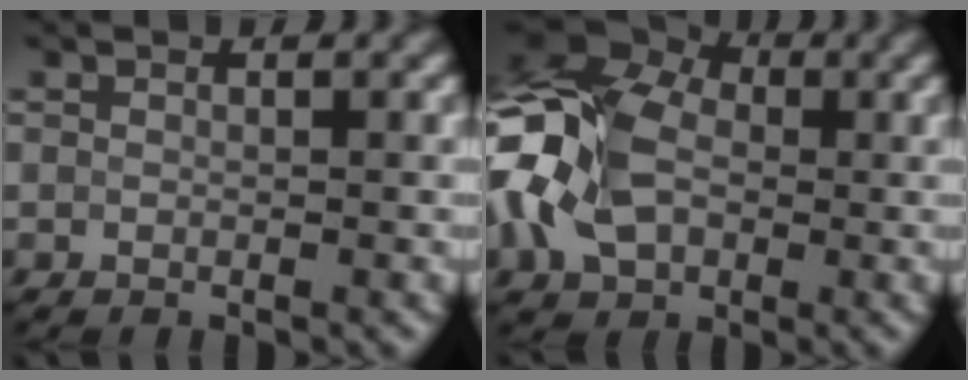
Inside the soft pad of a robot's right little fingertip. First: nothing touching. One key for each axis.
{"total": 13.3, "fx": -1.1, "fy": 9.8, "fz": 8.9, "tx": -0.188, "ty": -0.002, "tz": -0.035}